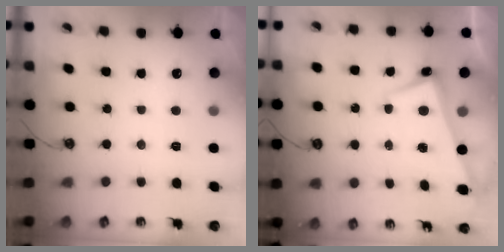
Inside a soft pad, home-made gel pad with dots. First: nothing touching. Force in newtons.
{"total": 2.7, "press": 2.6, "slide": 0.6}